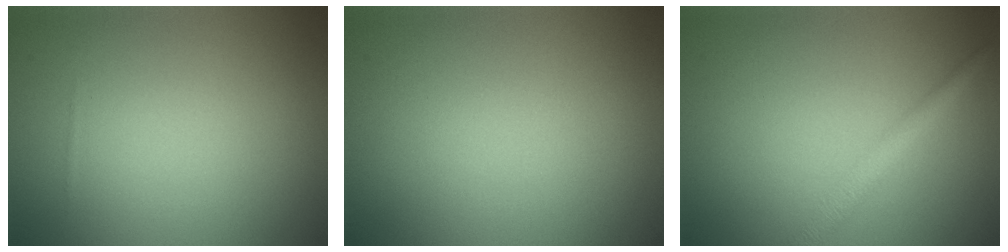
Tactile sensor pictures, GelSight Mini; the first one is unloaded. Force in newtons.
{"total": 0.0}
{"total": 2.5, "press": 2.5, "slide": 0.0}